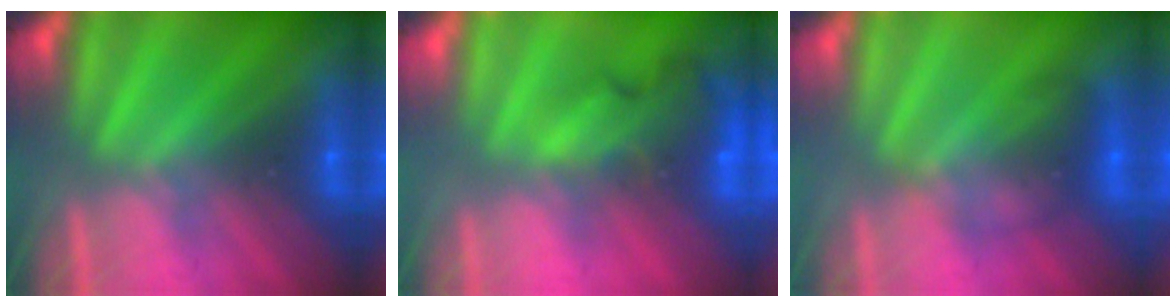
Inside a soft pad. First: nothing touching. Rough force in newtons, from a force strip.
{"total": 7.7}
{"total": 1.7}